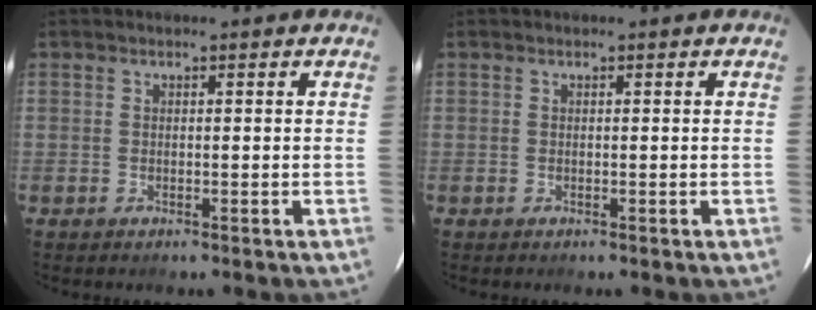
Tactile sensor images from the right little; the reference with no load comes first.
{"total": 0.0}